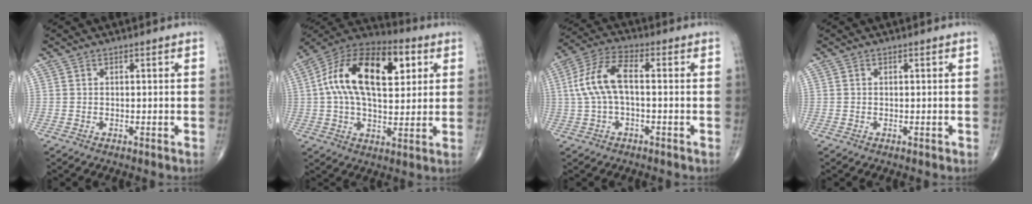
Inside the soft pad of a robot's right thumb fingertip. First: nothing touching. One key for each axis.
{"total": 22.0, "fx": 5.2, "fy": 11.7, "fz": 17.9, "tx": -0.291, "ty": 0.014, "tz": 0.074}
{"total": 10.0, "fx": 0.2, "fy": 4.3, "fz": 9.0, "tx": -0.202, "ty": 0.033, "tz": 0.000}
{"total": 0.0}